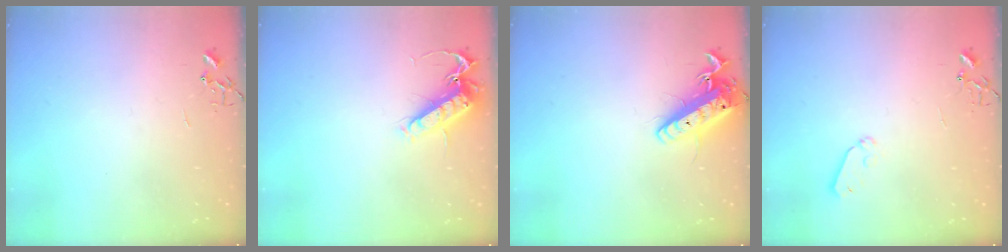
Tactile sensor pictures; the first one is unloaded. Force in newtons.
{"total": 14.1, "press": 13.9, "slide": 1.9}
{"total": 14.1, "press": 13.8, "slide": 2.8}
{"total": 5.7, "press": 5.7, "slide": 0.5}